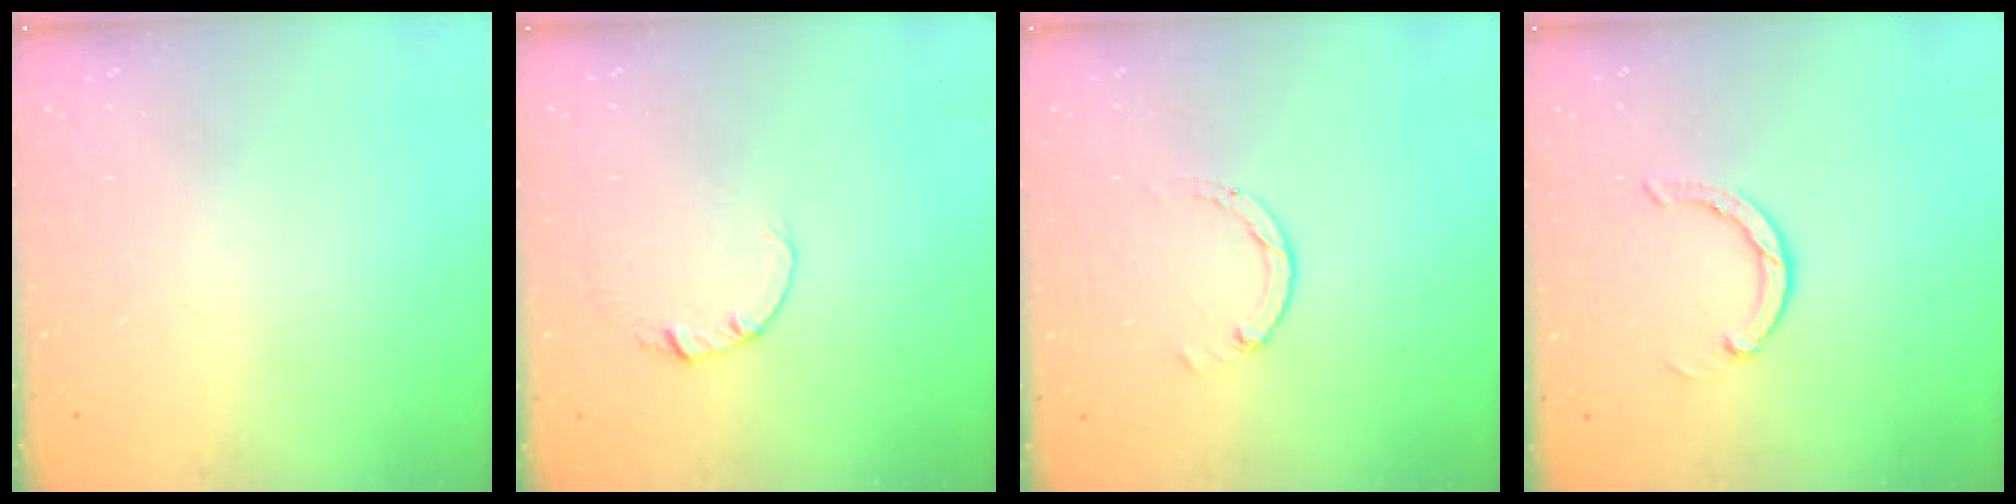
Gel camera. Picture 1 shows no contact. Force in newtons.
{"total": 0.5, "press": 0.5, "slide": 0.1}
{"total": 0.0}
{"total": 3.0, "press": 3.0, "slide": 0.1}